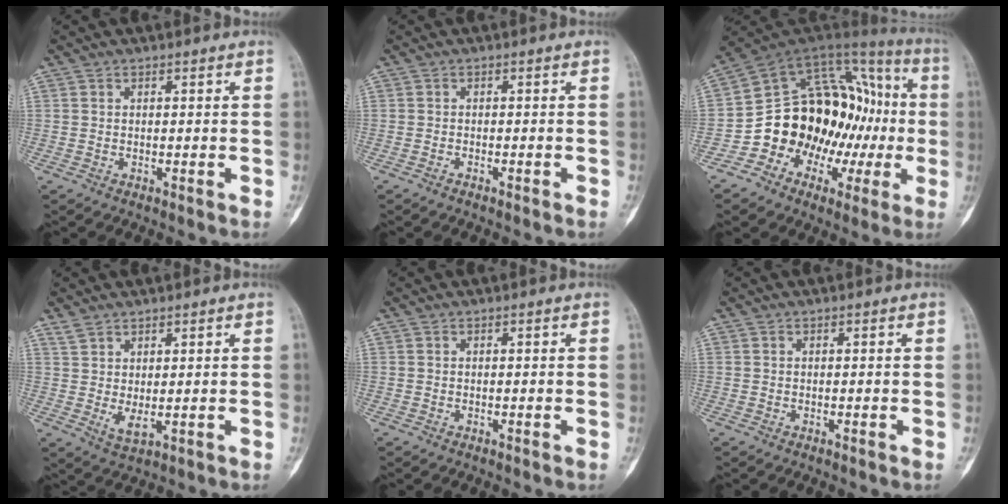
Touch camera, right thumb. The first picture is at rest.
{"total": 0.6, "force": [-0.6, 0.1, 0.3], "torque": [-0.009, 0.001, -0.009]}
{"total": 23.1, "force": [-4.4, 16.5, 15.5], "torque": [-0.169, 0.097, -0.060]}
{"total": 3.9, "force": [1.5, 1.8, 3.2], "torque": [-0.065, -0.010, 0.040]}
{"total": 0.0}
{"total": 0.0}